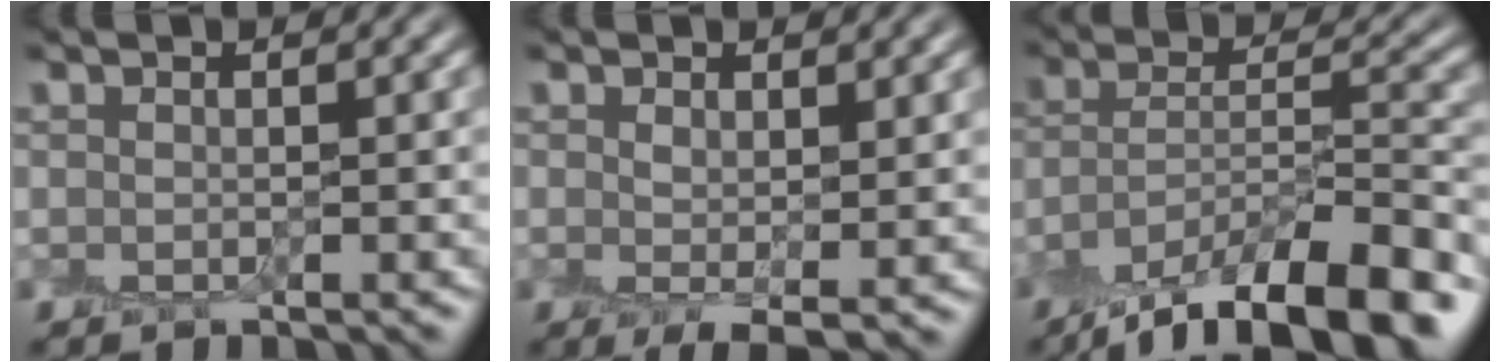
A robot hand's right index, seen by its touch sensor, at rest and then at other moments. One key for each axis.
{"total": 2.5, "fx": 0.1, "fy": 1.0, "fz": 2.3, "tx": -0.038, "ty": -0.006, "tz": 0.005}
{"total": 12.5, "fx": -9.0, "fy": 4.0, "fz": 7.7, "tx": -0.130, "ty": 0.002, "tz": -0.154}